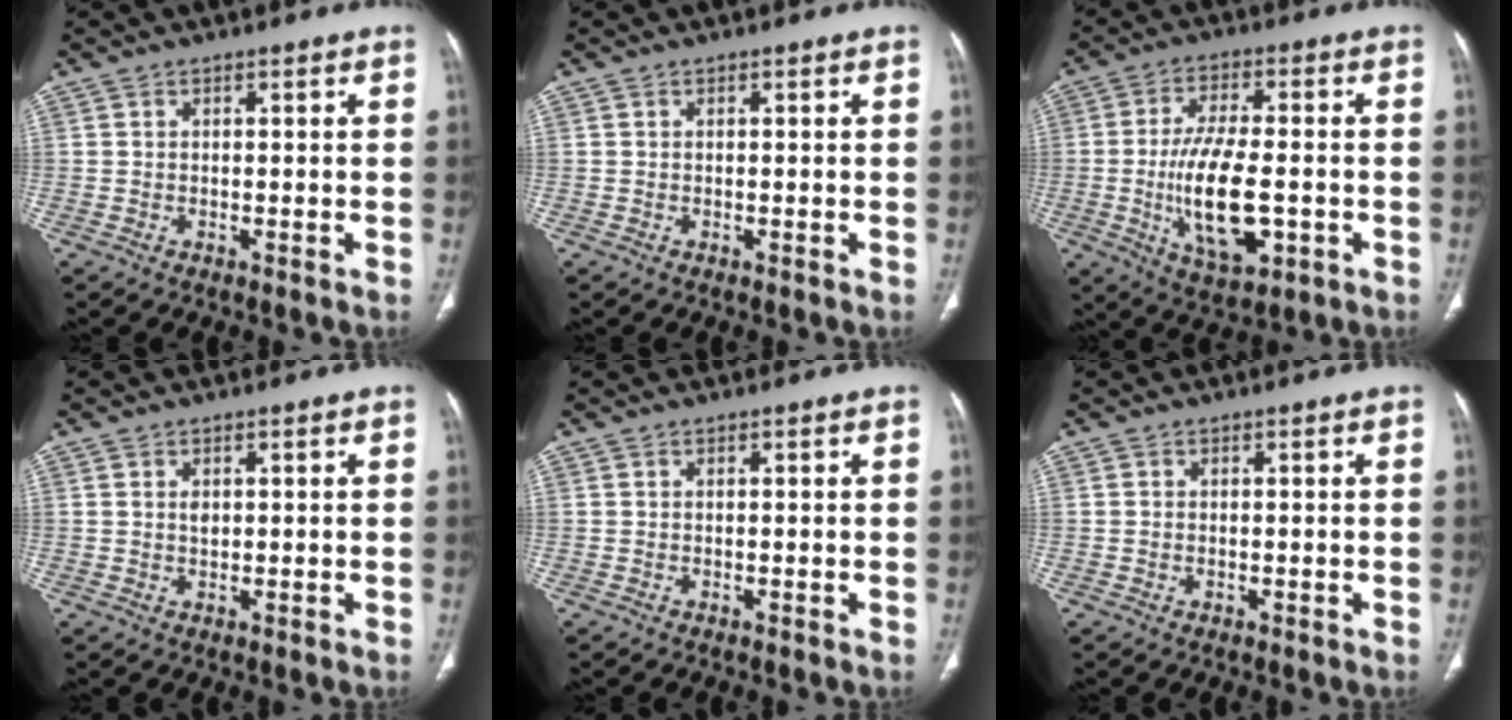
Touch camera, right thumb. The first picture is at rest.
{"total": 0.0}
{"total": 14.5, "force": [-2.8, 6.3, 12.7], "torque": [-0.227, -0.001, -0.037]}
{"total": 1.3, "force": [0.4, 0.9, 0.9], "torque": [-0.010, -0.002, 0.009]}
{"total": 0.0}
{"total": 0.5, "force": [-0.1, 0.4, 0.3], "torque": [-0.009, 0.002, 0.001]}